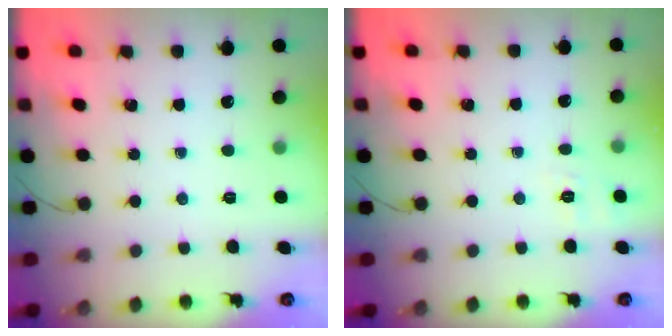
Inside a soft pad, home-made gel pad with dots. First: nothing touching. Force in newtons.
{"total": 1.8, "press": 0.1, "slide": 1.8}